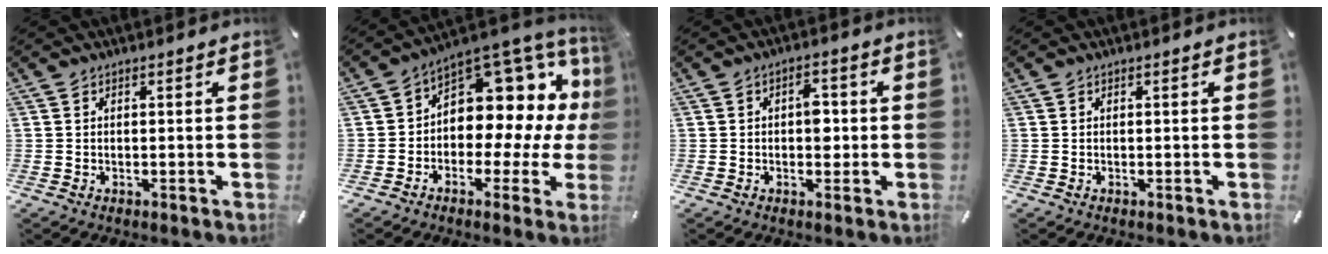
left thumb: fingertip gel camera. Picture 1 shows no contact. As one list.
[{"total": 10.9, "force": [4.0, 7.8, 6.5], "torque": [-0.076, -0.069, 0.066]}, {"total": 4.3, "force": [0.1, 2.8, 3.3], "torque": [-0.033, -0.002, -0.008]}, {"total": 0.0}]